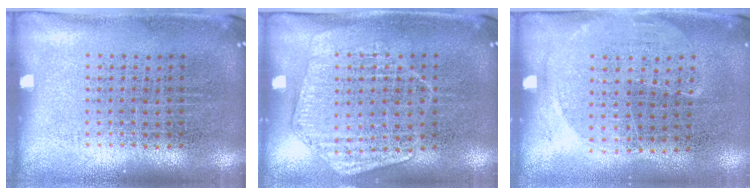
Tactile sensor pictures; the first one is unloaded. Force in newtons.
{"total": 1.4, "press": 1.4, "slide": 0.3}
{"total": 1.4, "press": 1.2, "slide": 0.8}